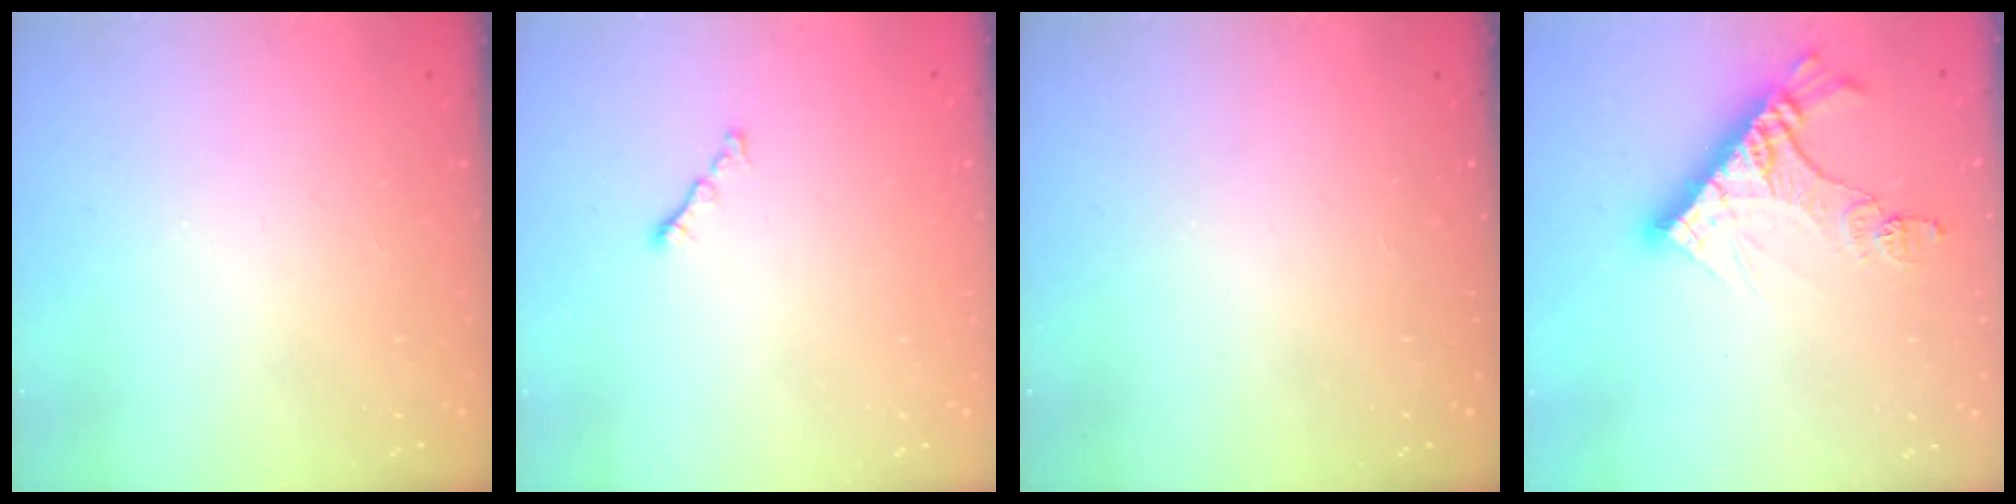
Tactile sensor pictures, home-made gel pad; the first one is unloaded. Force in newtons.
{"total": 0.8, "press": 0.7, "slide": 0.4}
{"total": 0.0}
{"total": 12.6, "press": 12.6, "slide": 1.1}